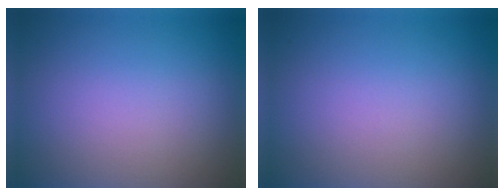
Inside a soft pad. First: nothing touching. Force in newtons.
{"total": 0.0}